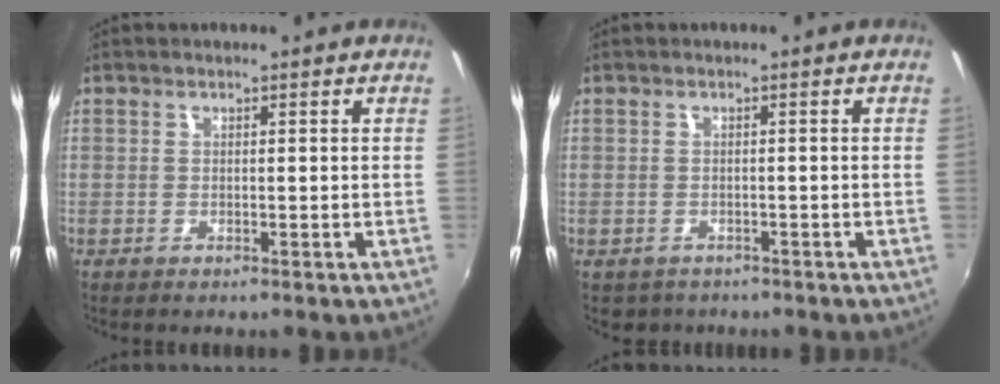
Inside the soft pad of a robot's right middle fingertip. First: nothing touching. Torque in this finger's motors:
{"motor_torque": [0.04, -0.14, -0.02, -0.01]}